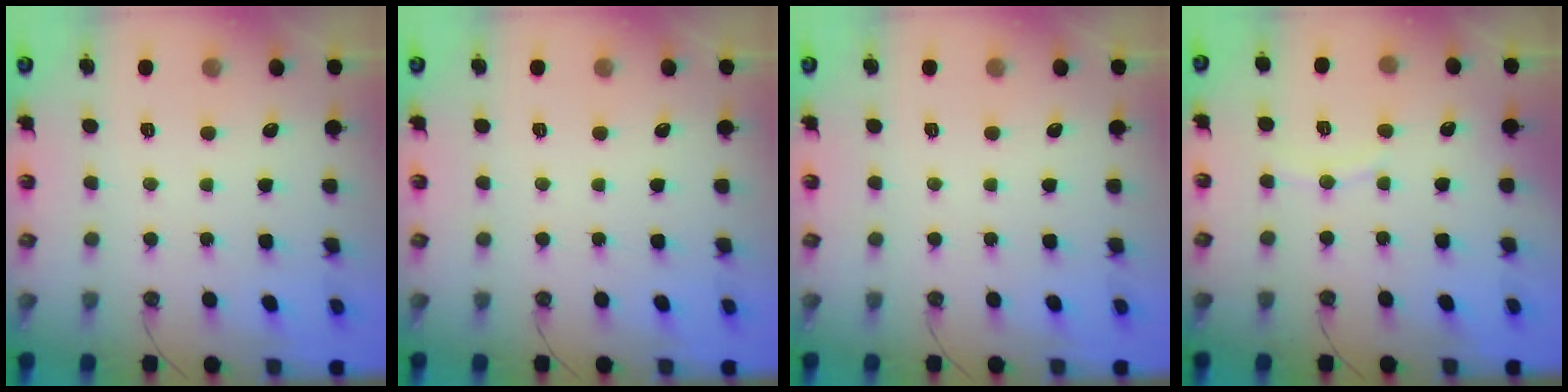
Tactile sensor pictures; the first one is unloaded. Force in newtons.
{"total": 0.0}
{"total": 0.0}
{"total": 4.8, "press": 4.7, "slide": 0.6}